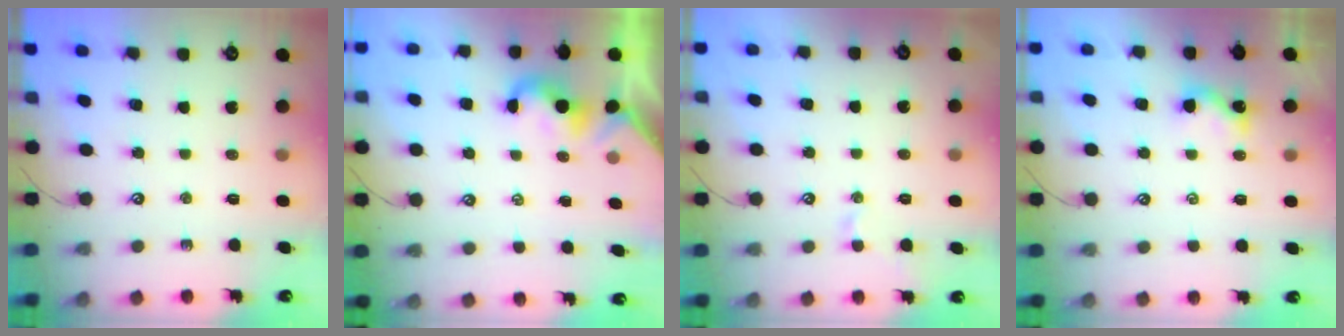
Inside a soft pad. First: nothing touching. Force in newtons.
{"total": 1.9, "press": 1.9, "slide": 0.3}
{"total": 1.2, "press": 0.9, "slide": 0.7}
{"total": 1.1, "press": 1.0, "slide": 0.4}